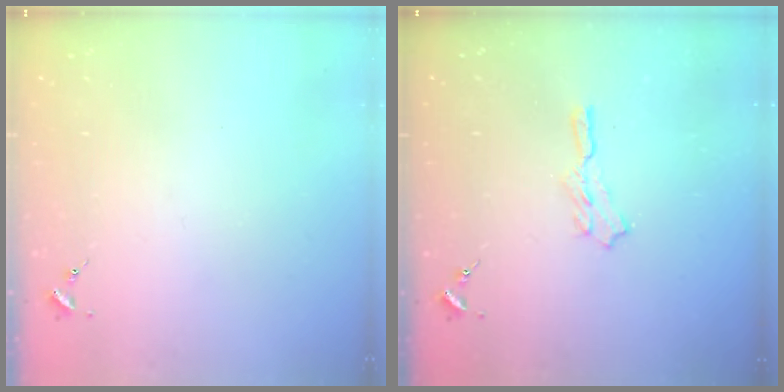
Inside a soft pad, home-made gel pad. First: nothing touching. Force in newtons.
{"total": 5.5, "press": 5.5, "slide": 0.6}